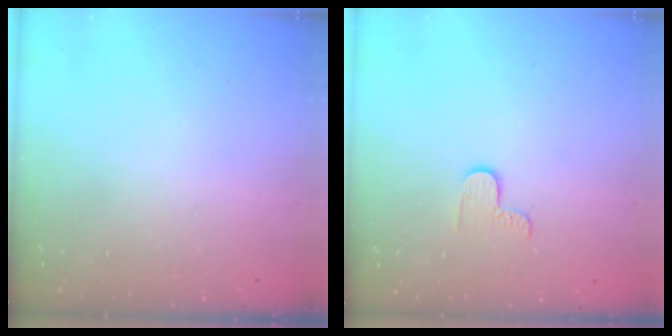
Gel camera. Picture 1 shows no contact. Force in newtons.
{"total": 3.0, "press": 3.0, "slide": 0.4}